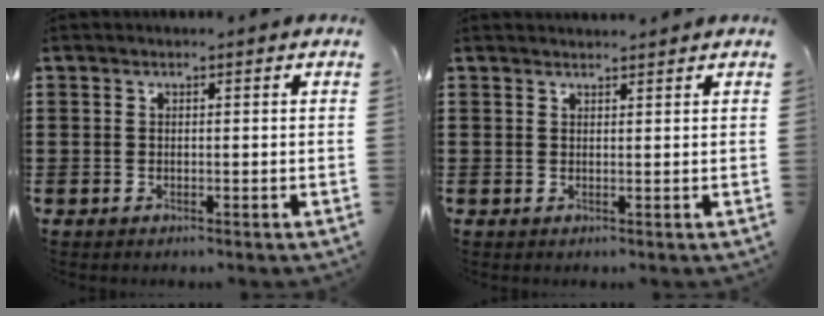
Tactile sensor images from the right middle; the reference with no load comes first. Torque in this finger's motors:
{"motor_torque": [-0.08, 0.05, -0.05, -0.03]}